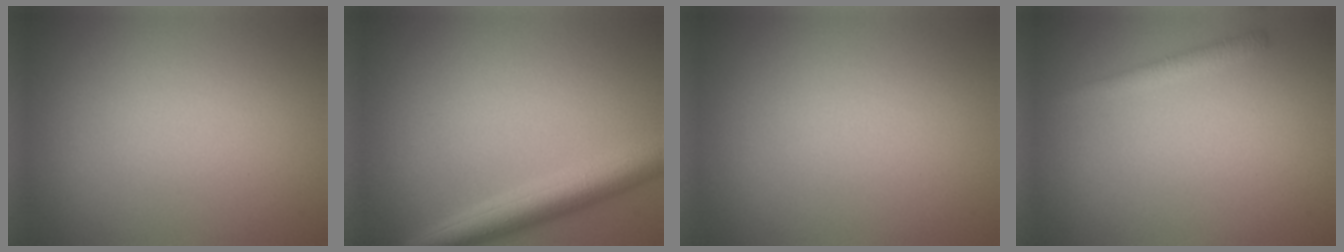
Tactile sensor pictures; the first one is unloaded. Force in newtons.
{"total": 4.7, "press": 4.7, "slide": 0.4}
{"total": 0.0}
{"total": 1.4, "press": 1.4, "slide": 0.1}